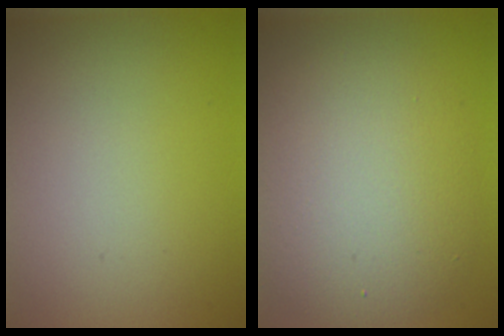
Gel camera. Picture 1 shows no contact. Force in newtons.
{"total": 7.3, "press": 7.3, "slide": 0.6}